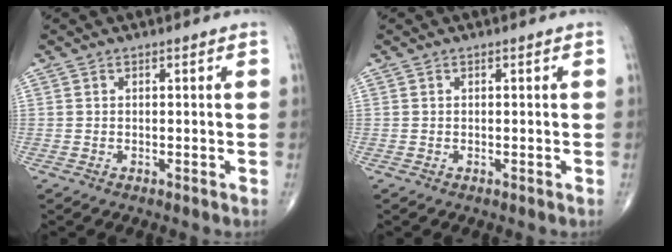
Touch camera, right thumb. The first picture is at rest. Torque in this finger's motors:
{"motor_torque": [0.00, 0.00, 0.03, 0.02, 0.00]}